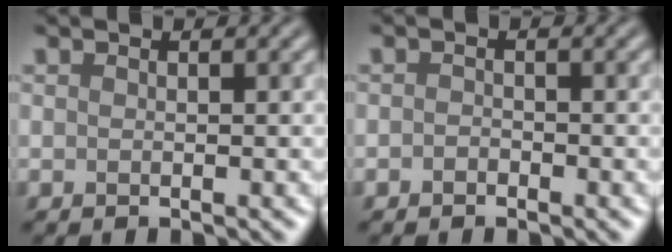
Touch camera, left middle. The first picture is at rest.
{"total": 0.7, "force": [-0.4, 0.5, 0.3], "torque": [-0.005, -0.002, -0.009]}